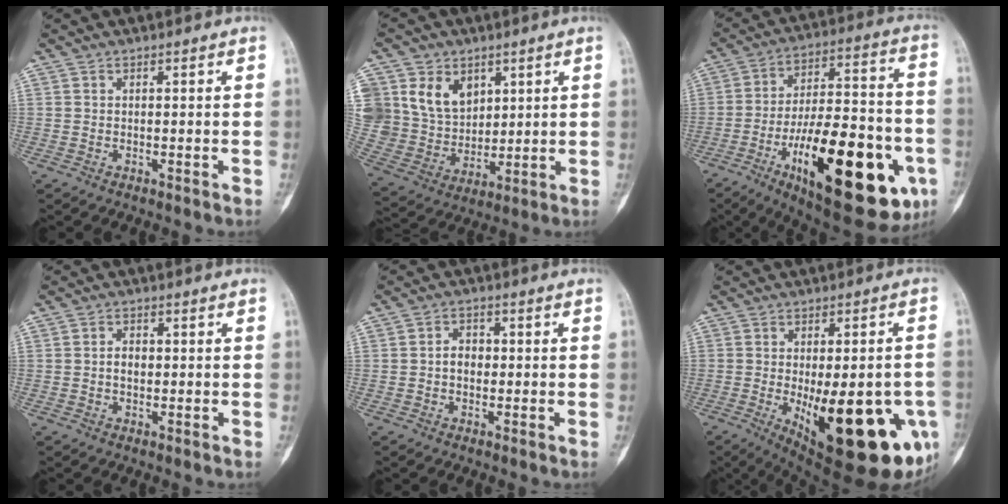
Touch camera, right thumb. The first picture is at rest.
{"total": 16.2, "force": [6.2, 13.0, 7.3], "torque": [-0.121, -0.008, 0.137]}
{"total": 31.2, "force": [-11.3, 11.4, 26.8], "torque": [-0.372, 0.035, -0.160]}
{"total": 2.4, "force": [-0.2, 1.7, 1.7], "torque": [-0.020, 0.006, -0.006]}
{"total": 3.2, "force": [-0.3, 2.5, 2.0], "torque": [-0.016, 0.012, -0.013]}
{"total": 25.0, "force": [-7.3, 9.2, 22.1], "torque": [-0.253, -0.015, -0.074]}